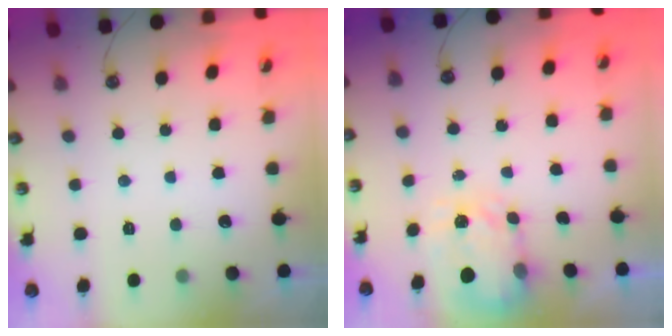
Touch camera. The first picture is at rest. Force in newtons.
{"total": 3.9, "press": 3.8, "slide": 0.5}